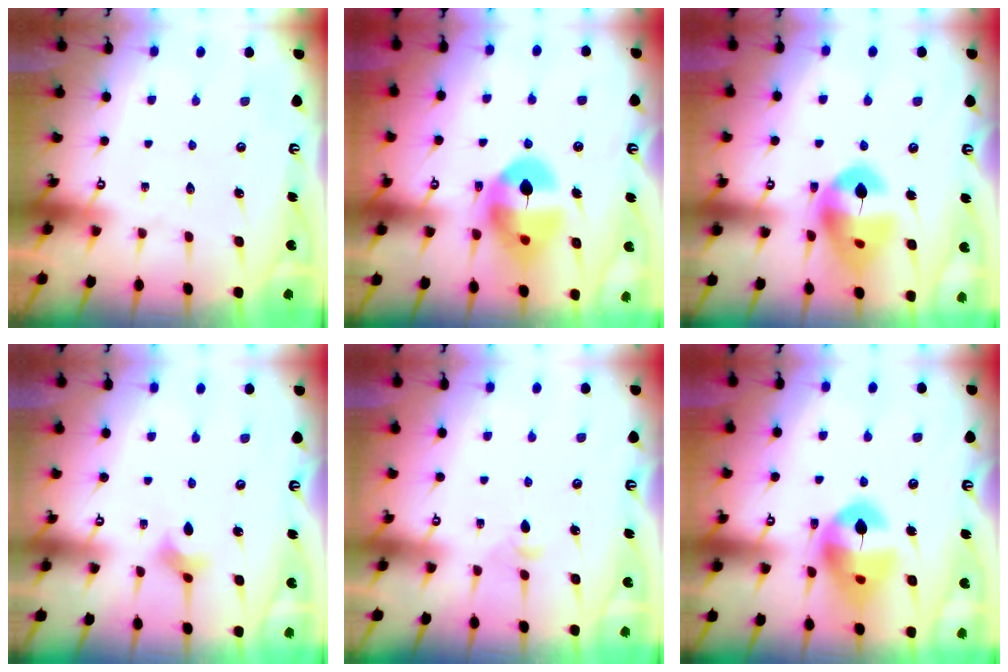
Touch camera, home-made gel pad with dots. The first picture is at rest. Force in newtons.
{"total": 12.8, "press": 12.6, "slide": 1.9}
{"total": 14.8, "press": 14.7, "slide": 1.6}
{"total": 2.6, "press": 2.5, "slide": 0.6}
{"total": 3.4, "press": 3.3, "slide": 0.7}
{"total": 14.4, "press": 14.3, "slide": 1.8}